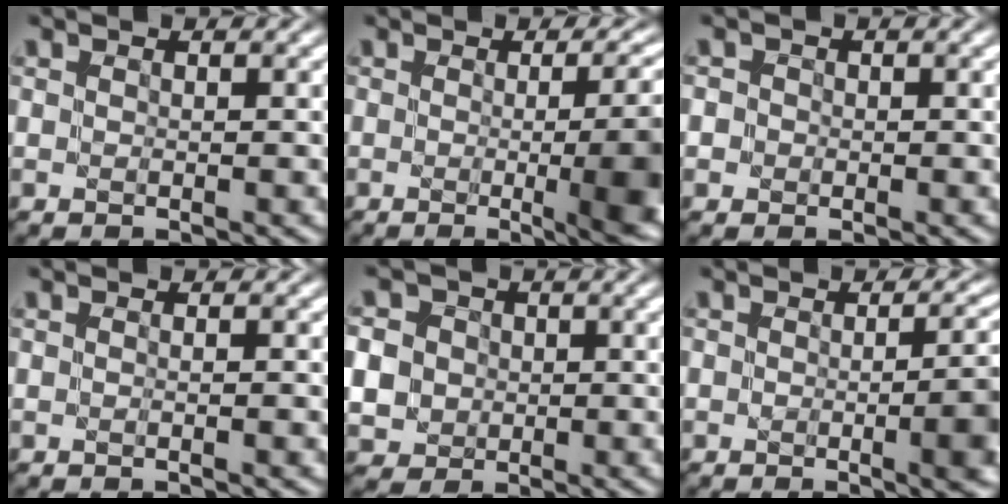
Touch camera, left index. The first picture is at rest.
{"total": 12.9, "force": [-0.7, 5.0, 11.8], "torque": [-0.088, 0.005, -0.008]}
{"total": 1.3, "force": [0.1, 1.2, 0.4], "torque": [0.003, 0.003, -0.009]}
{"total": 1.4, "force": [0.1, 0.7, 1.3], "torque": [-0.001, -0.011, -0.012]}
{"total": 7.6, "force": [0.0, 7.1, 2.7], "torque": [-0.069, 0.021, -0.013]}
{"total": 8.4, "force": [-0.9, 3.4, 7.6], "torque": [-0.061, -0.001, -0.013]}